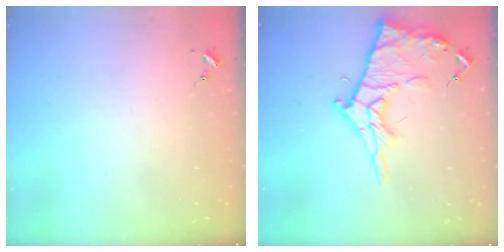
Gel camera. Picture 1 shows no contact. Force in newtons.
{"total": 16.4, "press": 16.3, "slide": 1.7}